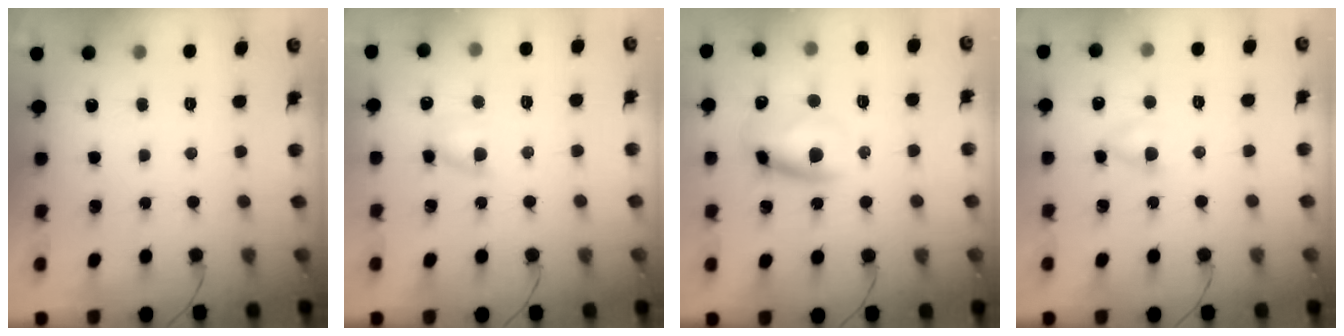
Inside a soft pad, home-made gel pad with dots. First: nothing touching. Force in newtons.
{"total": 6.4, "press": 6.2, "slide": 1.4}
{"total": 10.0, "press": 9.9, "slide": 1.5}
{"total": 3.1, "press": 2.8, "slide": 1.4}